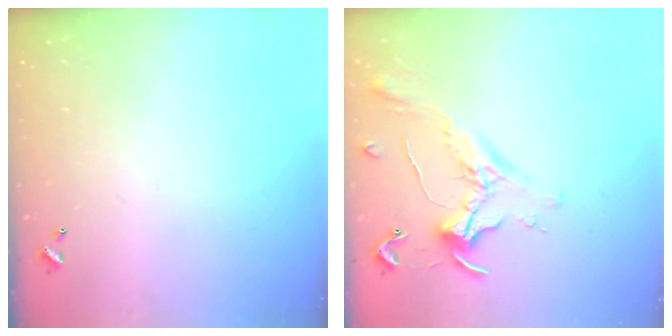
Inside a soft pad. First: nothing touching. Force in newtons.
{"total": 1.1, "press": 1.0, "slide": 0.4}